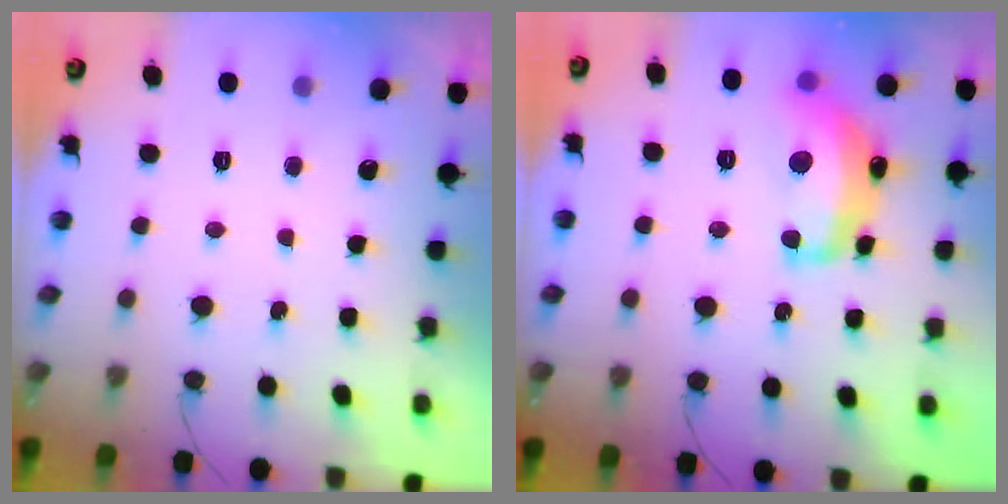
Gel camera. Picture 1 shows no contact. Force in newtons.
{"total": 15.2, "press": 15.2, "slide": 1.1}